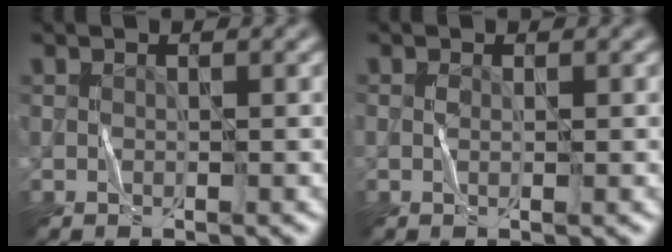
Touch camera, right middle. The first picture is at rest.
{"total": 0.7, "force": [0.1, 0.4, 0.6], "torque": [-0.011, 0.000, 0.001]}